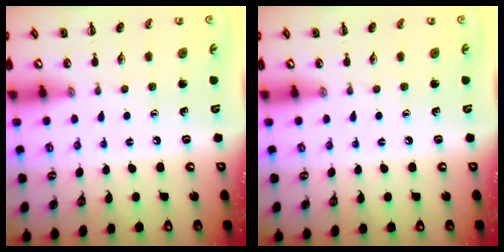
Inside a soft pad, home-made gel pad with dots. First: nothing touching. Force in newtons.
{"total": 0.0}